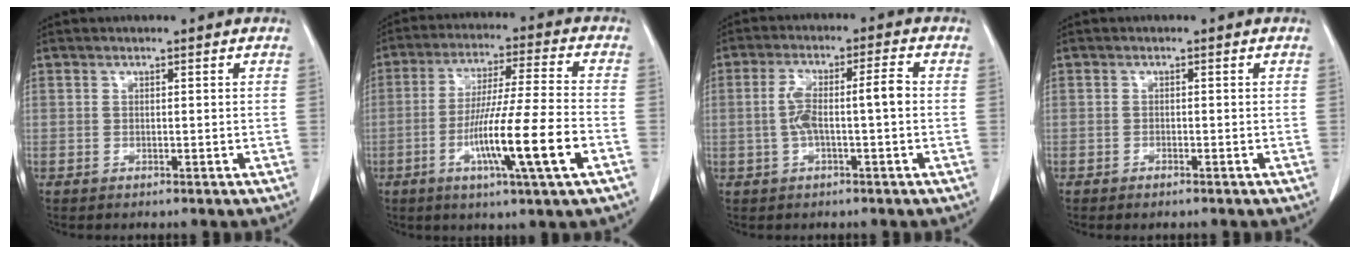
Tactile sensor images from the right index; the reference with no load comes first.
{"total": 13.9, "force": [-4.9, -0.7, 13.0], "torque": [-0.237, -0.013, -0.088]}
{"total": 6.6, "force": [-0.6, 1.1, 6.5], "torque": [-0.132, 0.026, -0.008]}
{"total": 0.7, "force": [-0.6, 0.1, 0.4], "torque": [-0.017, -0.004, -0.006]}